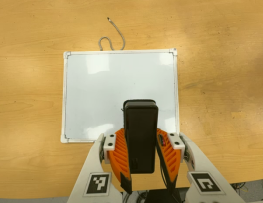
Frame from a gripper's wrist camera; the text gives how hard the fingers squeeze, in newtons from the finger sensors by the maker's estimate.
{"total": 6.8, "left": 5.7, "right": 7.9}